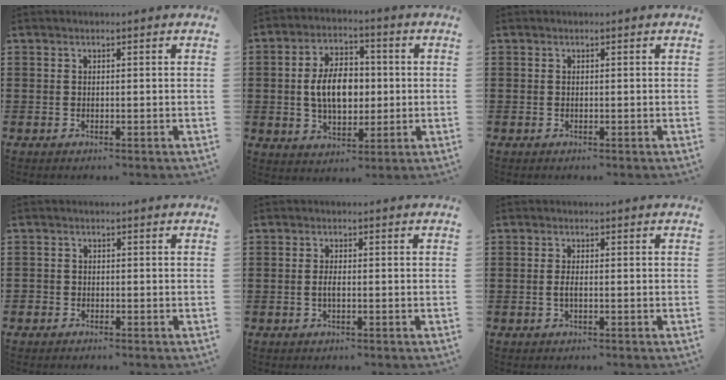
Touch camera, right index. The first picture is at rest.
{"total": 8.4, "force": [0.0, 5.2, 6.6], "torque": [-0.125, 0.007, -0.006]}
{"total": 0.0}
{"total": 1.1, "force": [-1.0, 0.5, 0.0], "torque": [-0.002, 0.004, -0.023]}
{"total": 1.7, "force": [-0.3, 0.5, 1.6], "torque": [-0.039, -0.003, -0.008]}
{"total": 1.6, "force": [-0.3, 0.5, 1.5], "torque": [-0.036, -0.002, -0.009]}